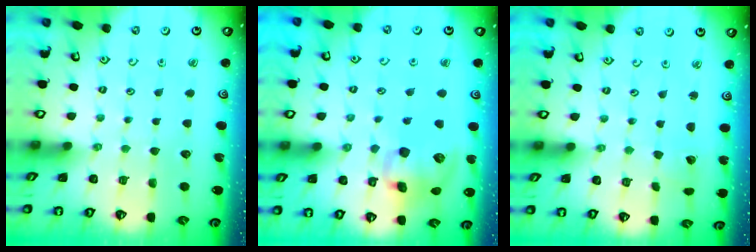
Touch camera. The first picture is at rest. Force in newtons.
{"total": 13.0, "press": 12.8, "slide": 2.0}
{"total": 1.6, "press": 1.6, "slide": 0.0}